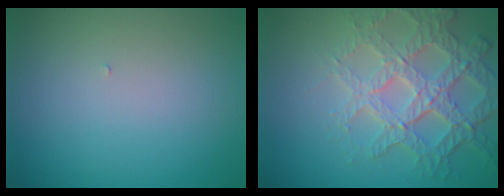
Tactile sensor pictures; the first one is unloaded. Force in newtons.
{"total": 6.1, "press": 5.0, "slide": 3.3}